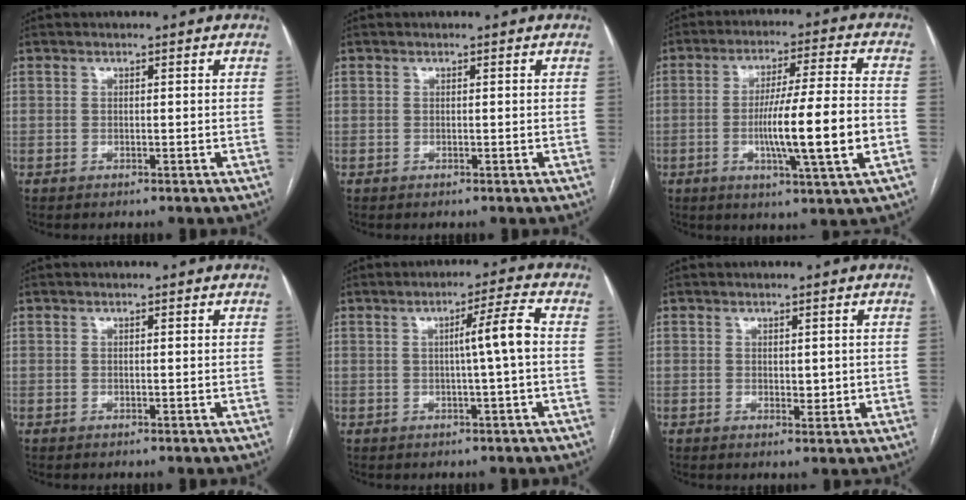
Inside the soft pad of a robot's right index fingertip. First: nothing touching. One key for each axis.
{"total": 0.0}
{"total": 13.8, "fx": -2.9, "fy": -0.2, "fz": 13.5, "tx": -0.228, "ty": -0.006, "tz": -0.051}
{"total": 0.0}
{"total": 5.4, "fx": 0.1, "fy": -0.9, "fz": 5.4, "tx": -0.084, "ty": 0.007, "tz": 0.001}
{"total": 2.1, "fx": 0.2, "fy": 1.2, "fz": 1.7, "tx": -0.020, "ty": -0.005, "tz": 0.007}